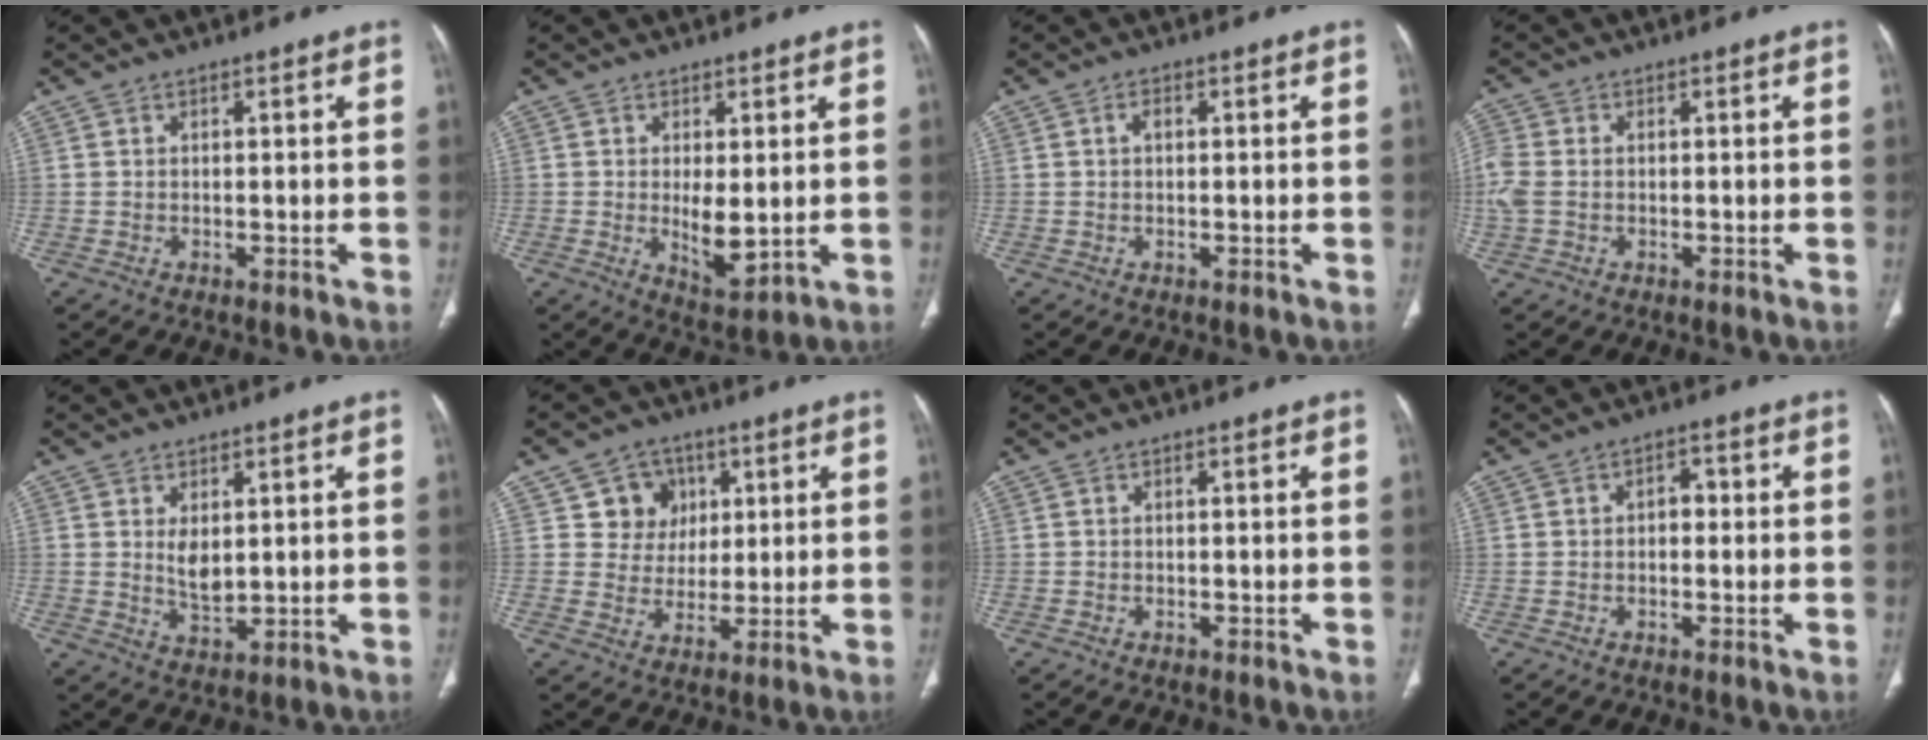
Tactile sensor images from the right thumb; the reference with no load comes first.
{"total": 6.2, "force": [-0.1, 2.6, 5.6], "torque": [-0.085, -0.019, 0.009]}
{"total": 1.4, "force": [0.2, 0.7, 1.1], "torque": [-0.019, -0.001, 0.001]}
{"total": 5.0, "force": [-0.2, 3.6, 3.5], "torque": [-0.108, 0.007, -0.006]}
{"total": 4.4, "force": [1.1, 2.4, 3.6], "torque": [-0.052, -0.022, 0.028]}
{"total": 7.7, "force": [2.7, 7.1, 1.3], "torque": [0.022, -0.004, 0.045]}
{"total": 0.0}
{"total": 2.4, "force": [0.0, 1.5, 1.8], "torque": [-0.015, 0.005, -0.007]}